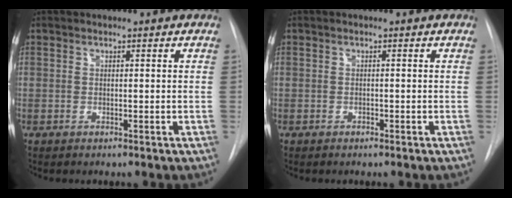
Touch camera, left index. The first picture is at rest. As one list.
[{"total": 0.0}]